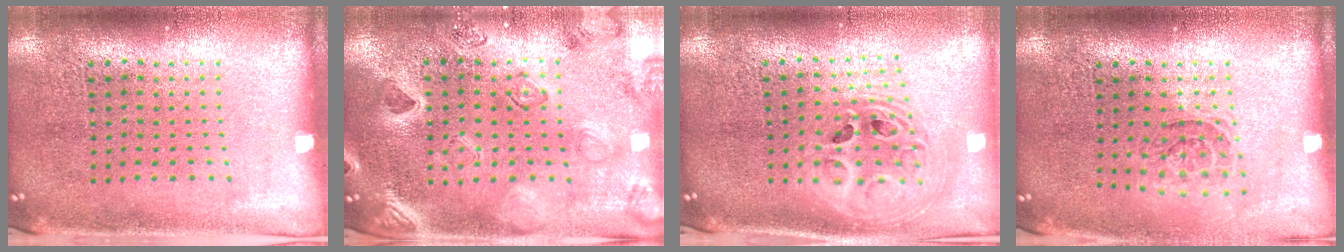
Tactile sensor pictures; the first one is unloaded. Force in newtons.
{"total": 2.4, "press": 2.4, "slide": 0.5}
{"total": 2.4, "press": 1.8, "slide": 1.5}
{"total": 1.2, "press": 1.1, "slide": 0.5}